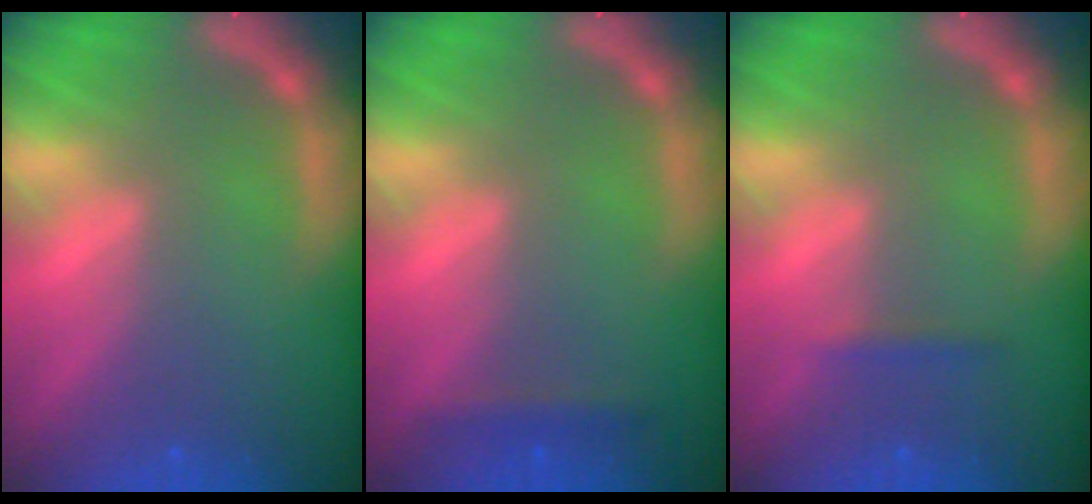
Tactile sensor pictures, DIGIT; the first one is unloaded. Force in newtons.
{"total": 1.4}
{"total": 0.9}